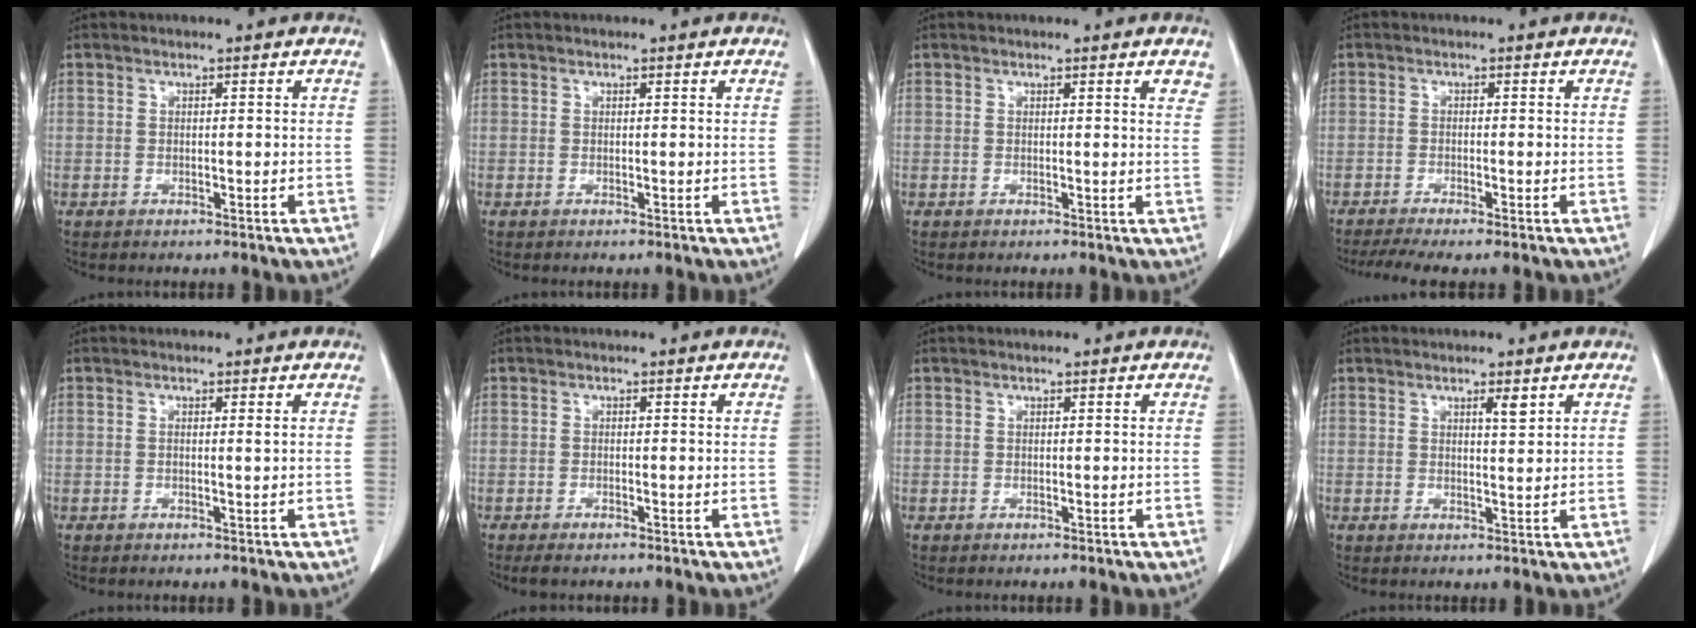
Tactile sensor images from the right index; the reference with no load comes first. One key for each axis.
{"total": 0.0}
{"total": 2.1, "fx": 1.5, "fy": 0.3, "fz": 1.3, "tx": -0.012, "ty": -0.006, "tz": 0.009}
{"total": 4.2, "fx": -3.3, "fy": 0.1, "fz": 2.7, "tx": -0.044, "ty": -0.007, "tz": -0.057}
{"total": 0.6, "fx": 0.1, "fy": -0.2, "fz": 0.6, "tx": -0.010, "ty": -0.001, "tz": 0.001}
{"total": 1.7, "fx": -1.4, "fy": 0.4, "fz": 1.0, "tx": -0.014, "ty": -0.002, "tz": -0.019}
{"total": 0.0}
{"total": 2.1, "fx": 1.2, "fy": 0.2, "fz": 1.6, "tx": -0.029, "ty": -0.004, "tz": 0.019}